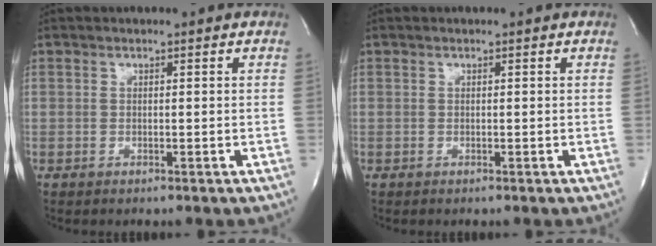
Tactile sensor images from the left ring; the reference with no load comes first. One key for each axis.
{"total": 0.0}